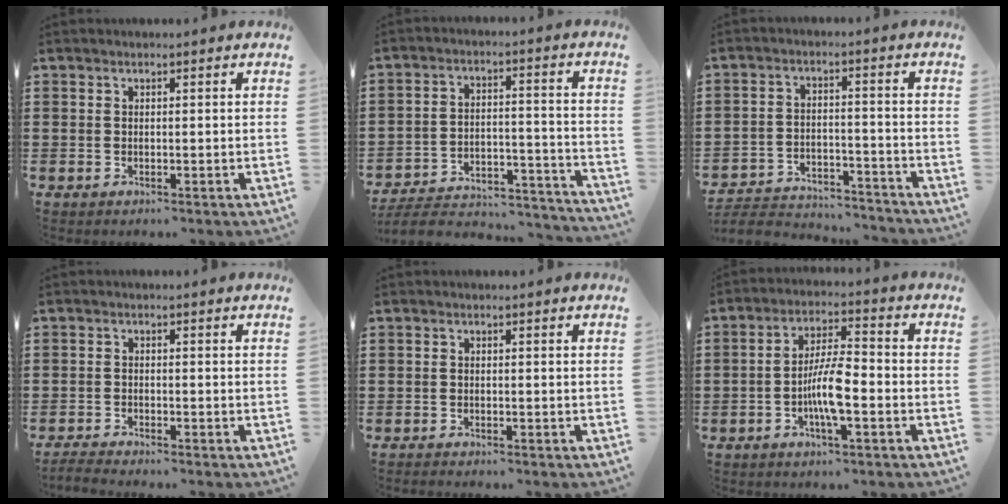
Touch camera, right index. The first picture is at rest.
{"total": 4.8, "force": [-4.3, 1.3, 1.6], "torque": [-0.027, 0.002, -0.088]}
{"total": 4.5, "force": [-4.3, 0.9, 0.8], "torque": [-0.024, 0.004, -0.091]}
{"total": 1.8, "force": [-1.8, -0.1, 0.1], "torque": [-0.004, 0.001, -0.038]}
{"total": 0.8, "force": [-0.8, 0.0, 0.0], "torque": [-0.002, -0.001, -0.016]}
{"total": 7.0, "force": [-2.2, 1.6, 6.4], "torque": [-0.130, -0.002, -0.045]}